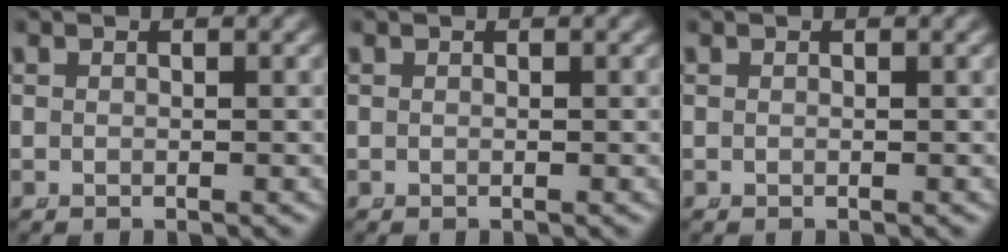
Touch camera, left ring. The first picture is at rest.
{"total": 0.0}
{"total": 0.0}